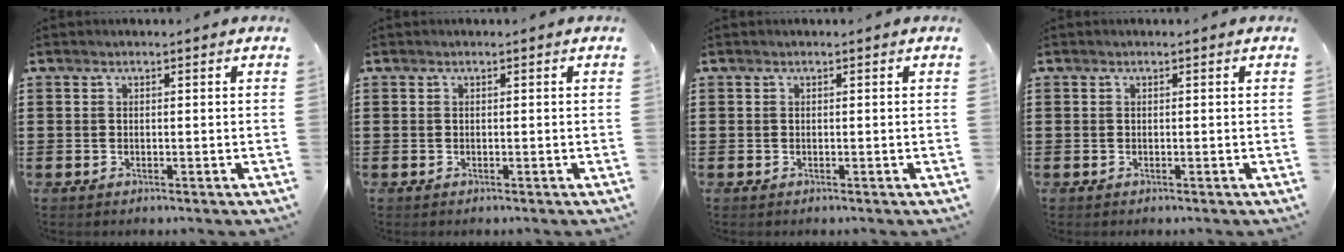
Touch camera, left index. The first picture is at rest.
{"total": 0.0}
{"total": 0.0}
{"total": 0.0}